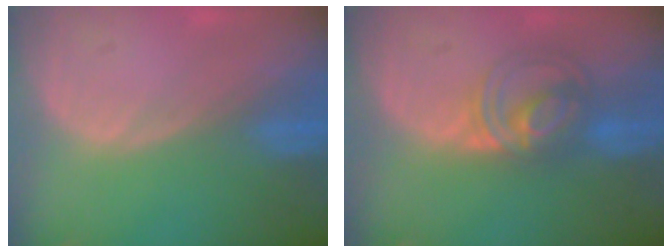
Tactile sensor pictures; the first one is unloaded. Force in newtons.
{"total": 5.9, "press": 5.9, "slide": 0.9}